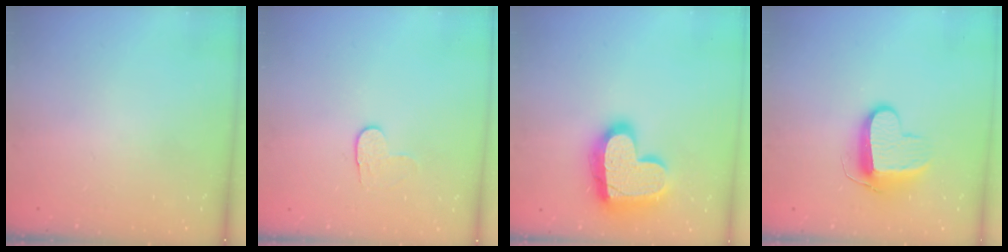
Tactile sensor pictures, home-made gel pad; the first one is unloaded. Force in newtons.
{"total": 4.0, "press": 4.0, "slide": 0.5}
{"total": 20.9, "press": 20.8, "slide": 1.8}
{"total": 11.2, "press": 11.2, "slide": 0.8}